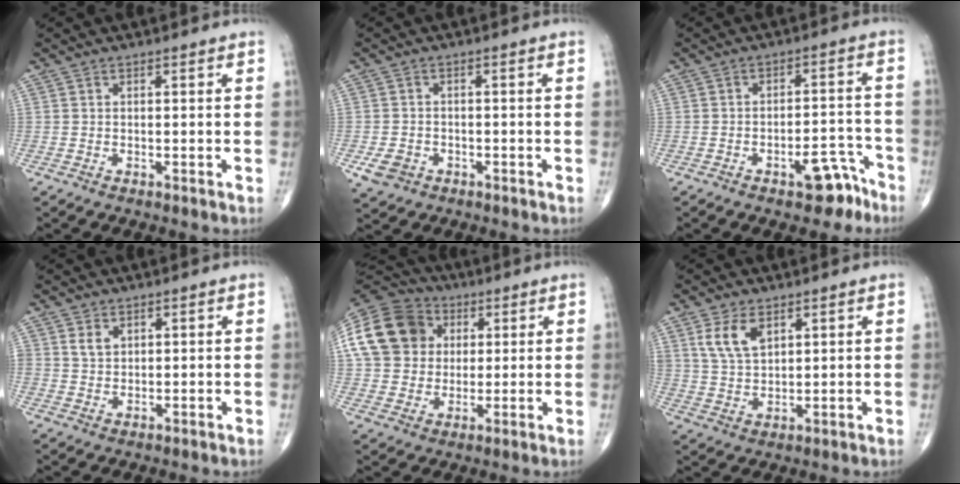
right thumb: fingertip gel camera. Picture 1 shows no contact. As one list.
[{"total": 4.1, "force": [-1.7, 3.3, 1.7], "torque": [-0.031, 0.005, -0.025]}, {"total": 7.3, "force": [-4.9, 3.3, 4.4], "torque": [-0.037, 0.050, -0.063]}, {"total": 2.8, "force": [1.3, 2.1, 1.4], "torque": [-0.015, -0.008, 0.027]}, {"total": 17.7, "force": [4.2, 14.7, 8.8], "torque": [-0.160, 0.021, 0.072]}, {"total": 7.1, "force": [3.4, 4.1, 4.7], "torque": [-0.082, -0.014, 0.074]}]